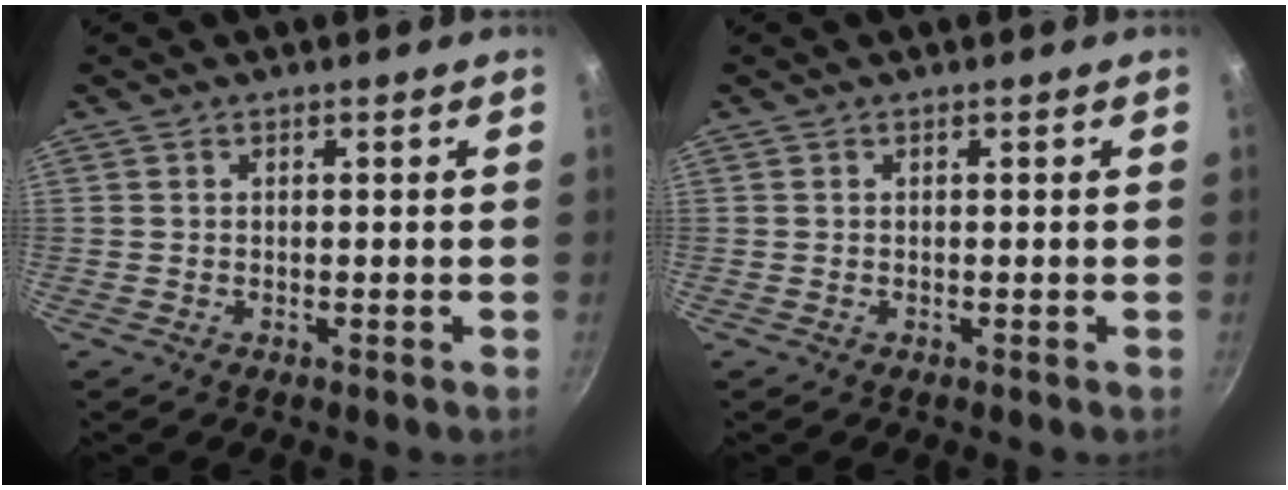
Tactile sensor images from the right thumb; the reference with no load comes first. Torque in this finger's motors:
{"motor_torque": [-0.17, 0.17, -0.09, 0.09, 0.00]}